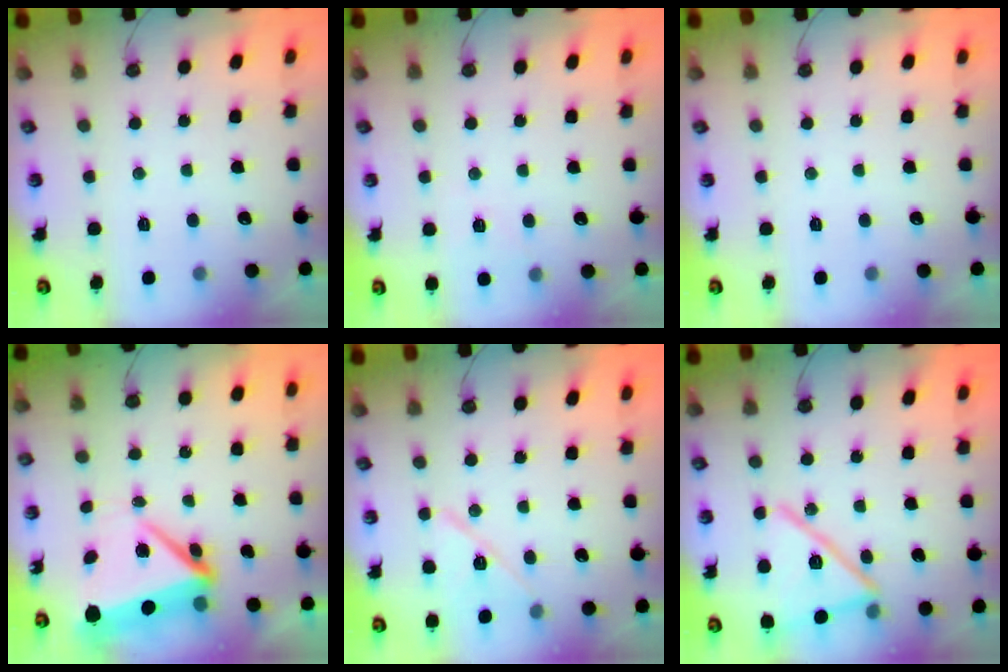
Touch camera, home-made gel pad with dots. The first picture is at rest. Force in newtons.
{"total": 3.2, "press": 2.5, "slide": 2.0}
{"total": 0.0}
{"total": 7.0, "press": 6.9, "slide": 1.3}
{"total": 10.8, "press": 10.7, "slide": 0.9}
{"total": 16.4, "press": 16.4, "slide": 0.7}